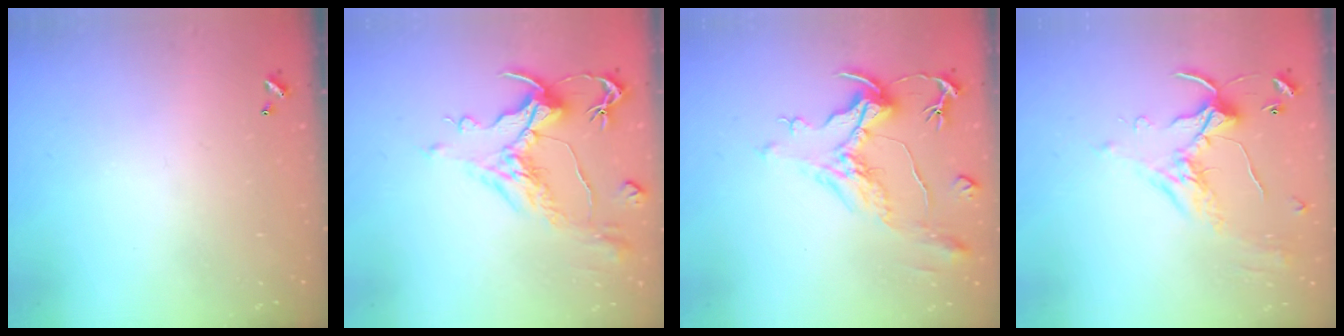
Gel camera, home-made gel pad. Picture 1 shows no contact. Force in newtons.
{"total": 1.5, "press": 0.5, "slide": 1.4}
{"total": 1.9, "press": 1.4, "slide": 1.2}
{"total": 1.2, "press": 0.6, "slide": 1.1}